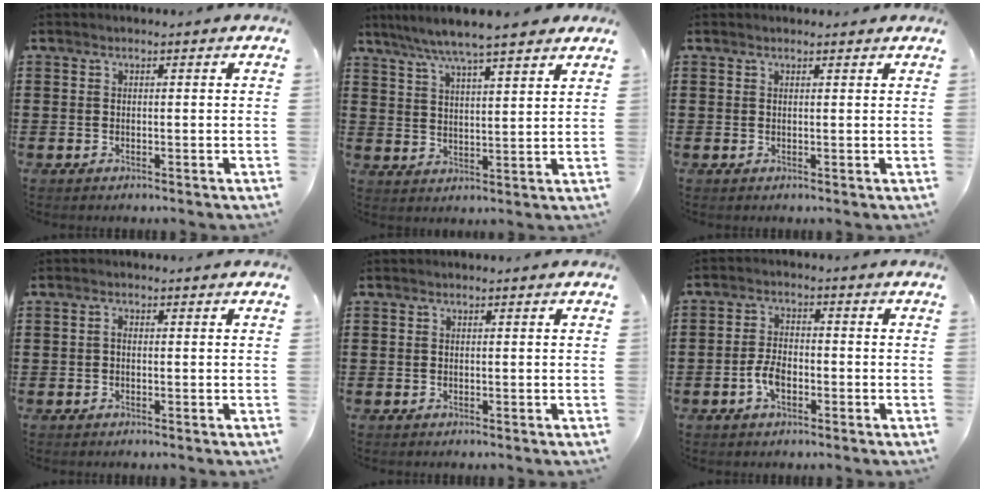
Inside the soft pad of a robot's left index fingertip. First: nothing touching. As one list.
[{"total": 6.1, "force": [5.3, 0.2, 3.0], "torque": [-0.078, -0.018, 0.090]}, {"total": 0.6, "force": [0.6, 0.1, 0.1], "torque": [-0.004, 0.002, 0.010]}, {"total": 0.8, "force": [-0.4, 0.4, 0.5], "torque": [-0.014, 0.000, -0.008]}, {"total": 0.0}, {"total": 4.1, "force": [-1.6, 2.1, 3.1], "torque": [-0.084, -0.003, -0.038]}]